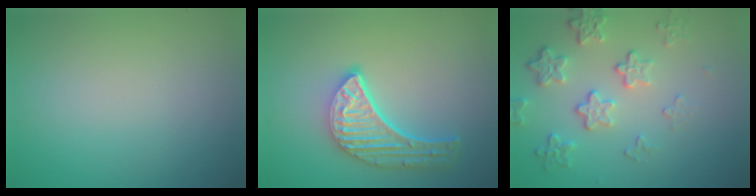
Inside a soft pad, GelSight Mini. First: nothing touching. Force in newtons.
{"total": 5.2, "press": 4.0, "slide": 3.3}
{"total": 4.2, "press": 3.1, "slide": 2.8}